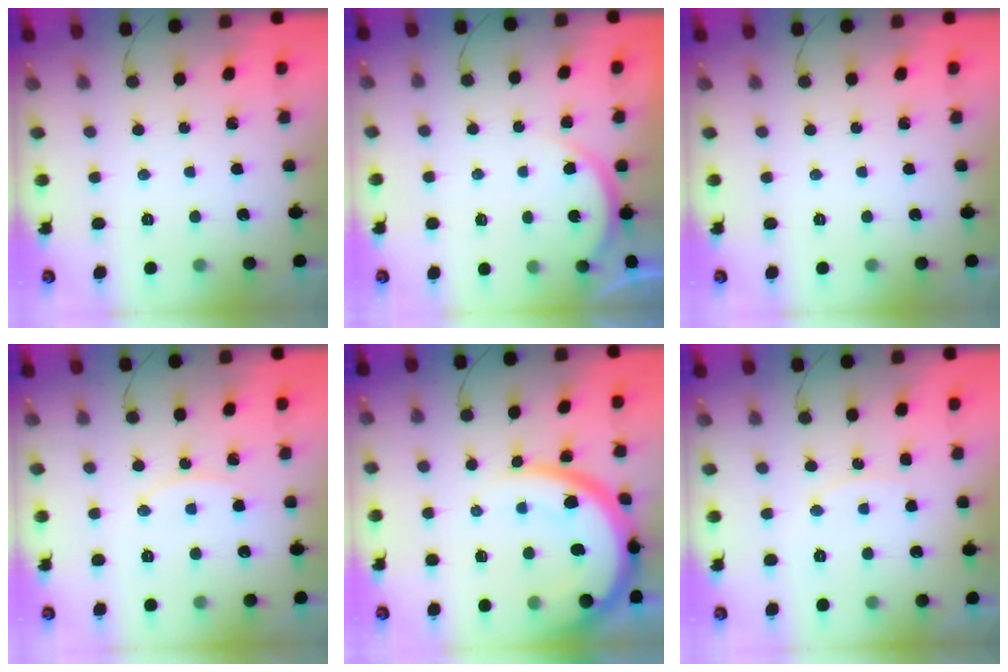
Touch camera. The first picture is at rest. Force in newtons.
{"total": 4.3, "press": 4.3, "slide": 0.5}
{"total": 0.0}
{"total": 8.6, "press": 8.6, "slide": 0.5}
{"total": 16.4, "press": 16.3, "slide": 1.5}
{"total": 5.9, "press": 5.9, "slide": 0.6}